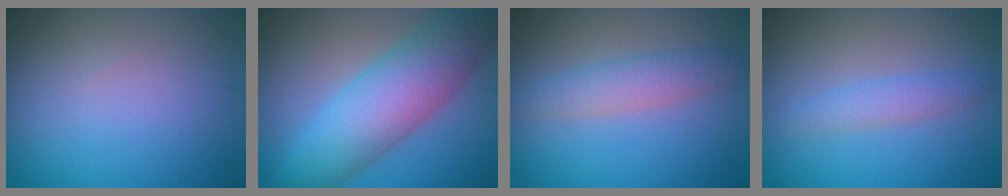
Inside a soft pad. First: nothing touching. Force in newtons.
{"total": 8.4, "press": 8.4, "slide": 0.3}
{"total": 3.0, "press": 3.0, "slide": 0.1}
{"total": 1.9, "press": 1.9, "slide": 0.0}